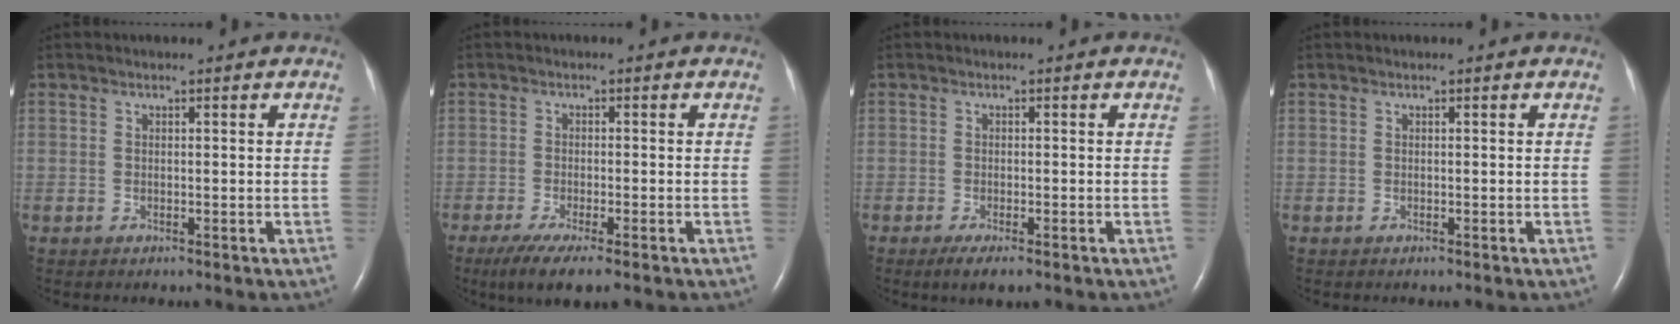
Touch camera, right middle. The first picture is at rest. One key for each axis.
{"total": 6.3, "fx": -4.3, "fy": 0.8, "fz": 4.6, "tx": -0.081, "ty": -0.018, "tz": -0.067}
{"total": 2.7, "fx": -1.7, "fy": 0.5, "fz": 2.0, "tx": -0.038, "ty": -0.007, "tz": -0.029}
{"total": 0.0}